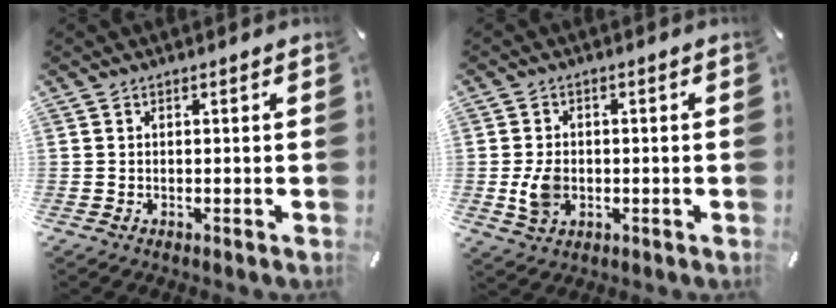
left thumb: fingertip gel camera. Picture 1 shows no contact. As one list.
[{"total": 6.3, "force": [-0.8, 4.8, 4.0], "torque": [-0.086, -0.002, -0.018]}]